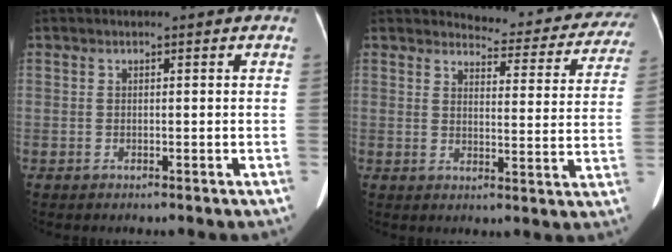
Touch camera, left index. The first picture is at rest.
{"total": 14.4, "force": [13.9, 3.1, 2.1], "torque": [0.005, -0.055, 0.136]}